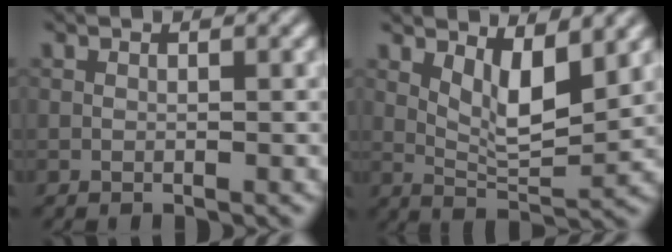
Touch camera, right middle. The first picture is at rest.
{"total": 4.3, "force": [2.1, 1.4, 3.4], "torque": [-0.068, -0.009, 0.050]}